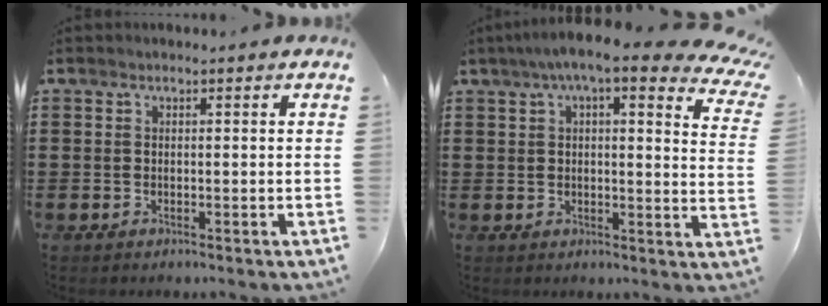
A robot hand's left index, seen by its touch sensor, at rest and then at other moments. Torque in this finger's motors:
{"motor_torque": [2.14, 0.00, 1.05, 0.21]}